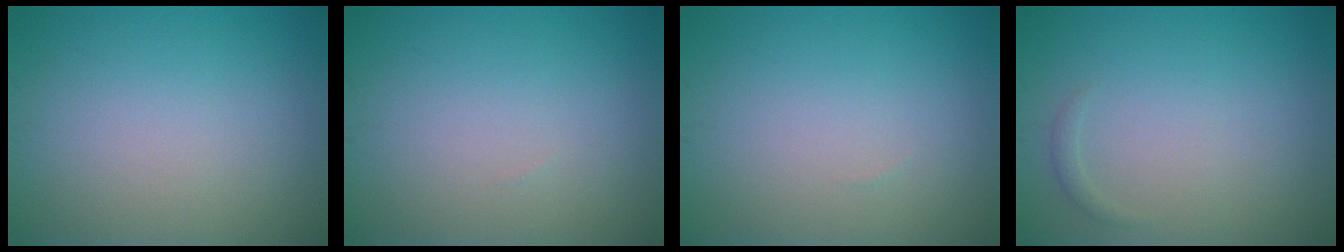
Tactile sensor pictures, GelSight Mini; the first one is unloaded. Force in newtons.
{"total": 0.0}
{"total": 0.0}
{"total": 0.6, "press": 0.6, "slide": 0.0}